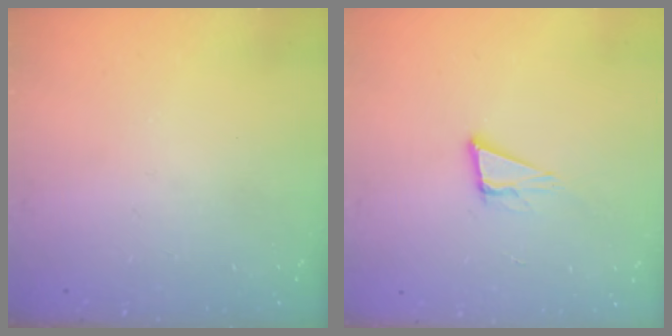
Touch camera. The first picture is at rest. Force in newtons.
{"total": 7.7, "press": 7.0, "slide": 3.2}